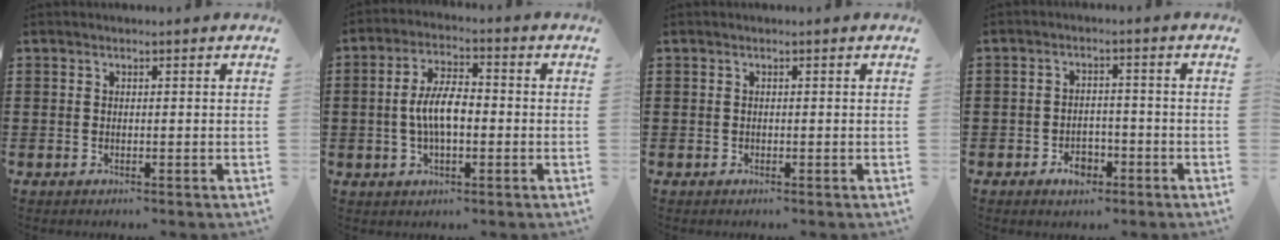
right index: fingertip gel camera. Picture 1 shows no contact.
{"total": 6.9, "force": [-0.5, 2.7, 6.3], "torque": [-0.130, 0.002, -0.014]}
{"total": 0.0}
{"total": 3.6, "force": [-2.1, 2.2, 1.9], "torque": [-0.035, 0.004, -0.040]}